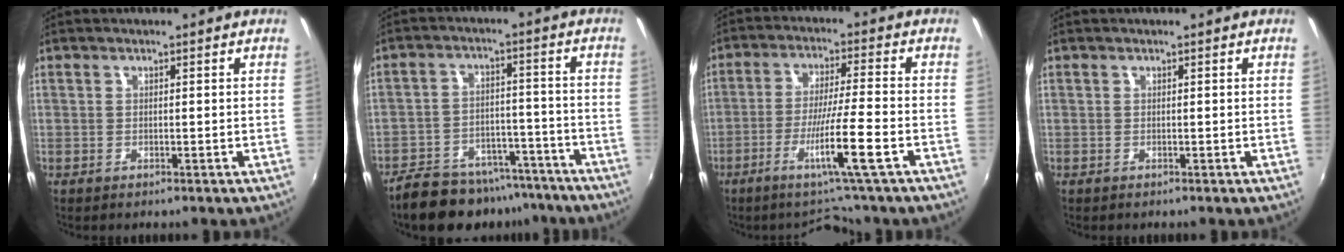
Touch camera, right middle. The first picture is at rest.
{"total": 15.9, "force": [-13.0, 6.8, 6.2], "torque": [-0.128, 0.013, -0.172]}
{"total": 11.2, "force": [-6.5, 0.1, 9.1], "torque": [-0.167, -0.023, -0.117]}
{"total": 0.0}